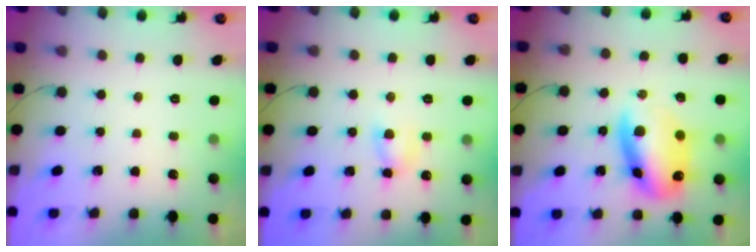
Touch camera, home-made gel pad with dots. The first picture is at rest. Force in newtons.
{"total": 5.0, "press": 4.9, "slide": 0.6}
{"total": 13.5, "press": 13.1, "slide": 3.3}